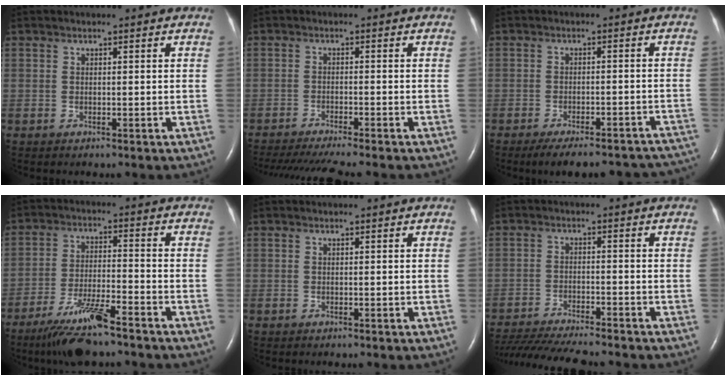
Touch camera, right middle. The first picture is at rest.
{"total": 10.5, "force": [-9.2, -0.4, 5.0], "torque": [-0.066, -0.022, -0.144]}
{"total": 18.4, "force": [-16.5, 4.5, 6.9], "torque": [-0.068, 0.009, -0.196]}
{"total": 9.8, "force": [-7.3, 0.9, 6.5], "torque": [-0.127, -0.027, -0.132]}
{"total": 0.0}
{"total": 14.0, "force": [-12.6, 0.9, 6.1], "torque": [-0.103, -0.028, -0.193]}